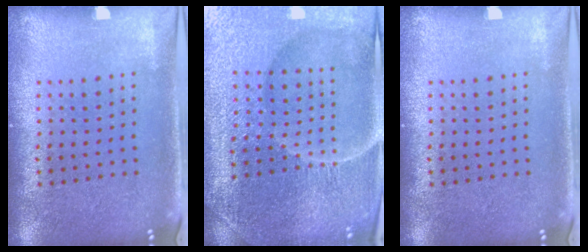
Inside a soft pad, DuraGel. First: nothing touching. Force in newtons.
{"total": 5.5, "press": 5.1, "slide": 2.1}
{"total": 0.0}